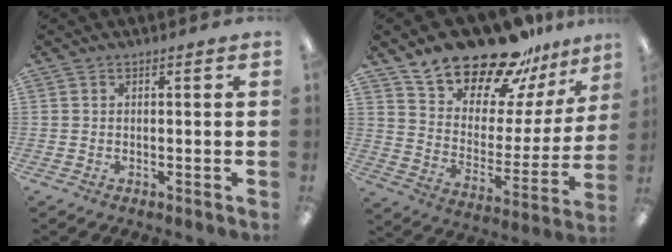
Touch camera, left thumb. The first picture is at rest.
{"total": 20.3, "force": [17.7, 7.4, 6.8], "torque": [-0.121, -0.137, 0.311]}